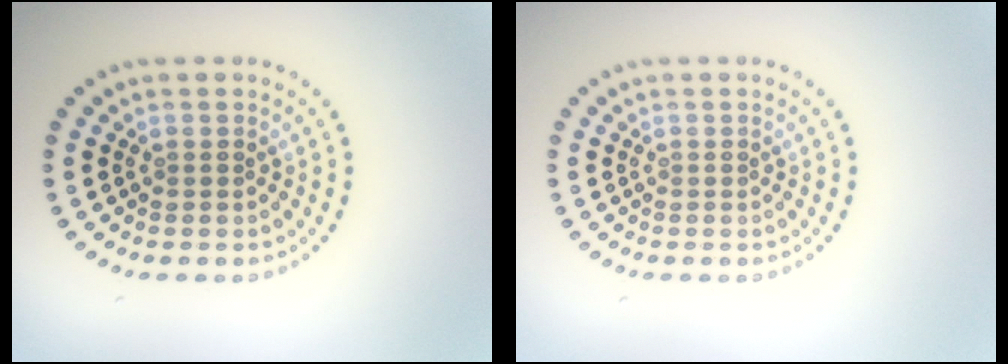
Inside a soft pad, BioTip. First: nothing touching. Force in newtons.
{"total": 0.0}